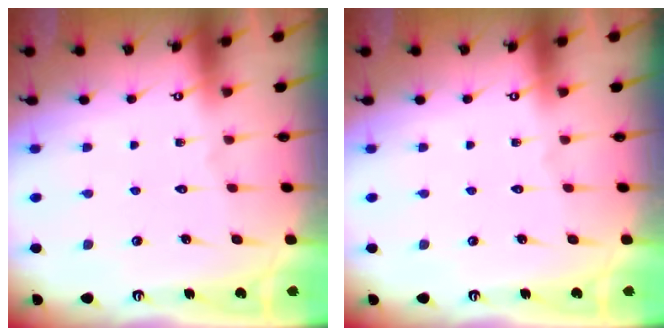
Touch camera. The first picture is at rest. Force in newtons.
{"total": 0.0}